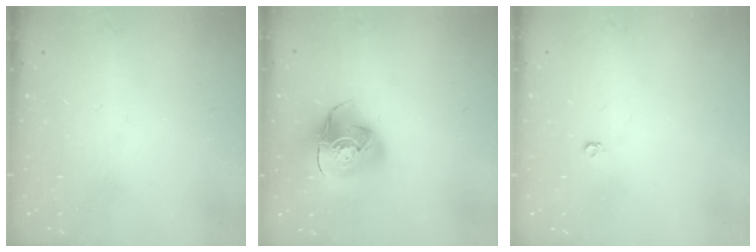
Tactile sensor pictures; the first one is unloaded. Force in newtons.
{"total": 12.2, "press": 12.1, "slide": 1.6}
{"total": 3.6, "press": 3.5, "slide": 0.6}